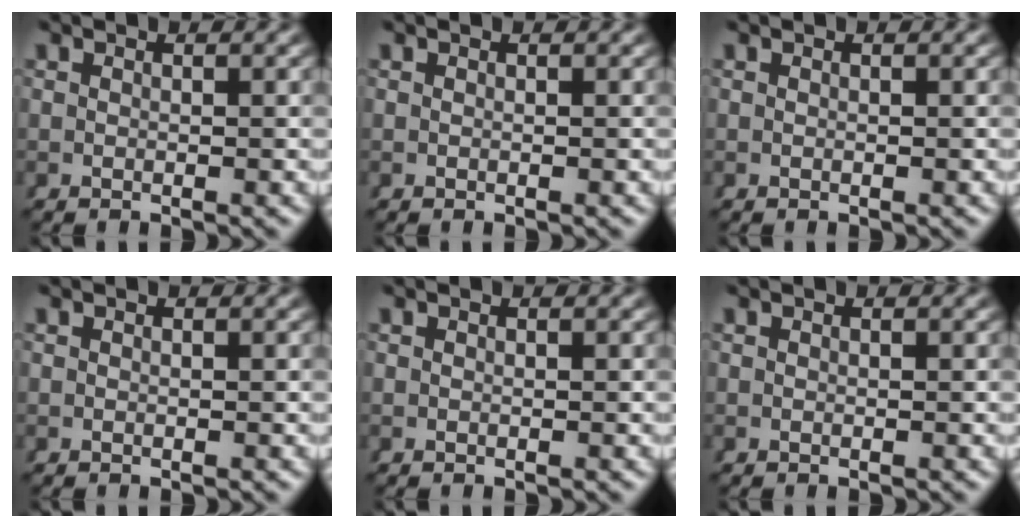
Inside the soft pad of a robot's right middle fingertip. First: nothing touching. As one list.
[{"total": 0.0}, {"total": 0.0}, {"total": 0.0}, {"total": 0.0}, {"total": 0.0}]